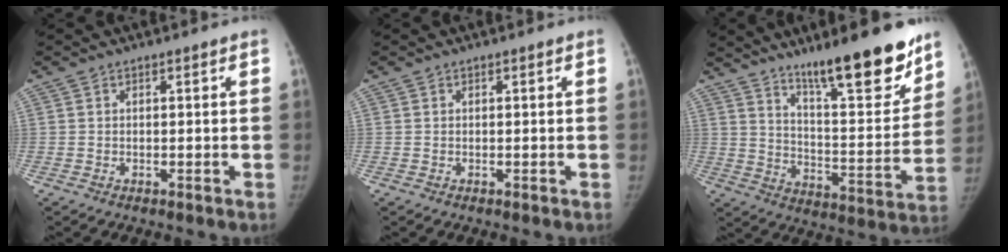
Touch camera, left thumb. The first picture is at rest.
{"total": 0.0}
{"total": 20.3, "force": [14.6, 4.2, 13.4], "torque": [-0.160, -0.101, 0.235]}